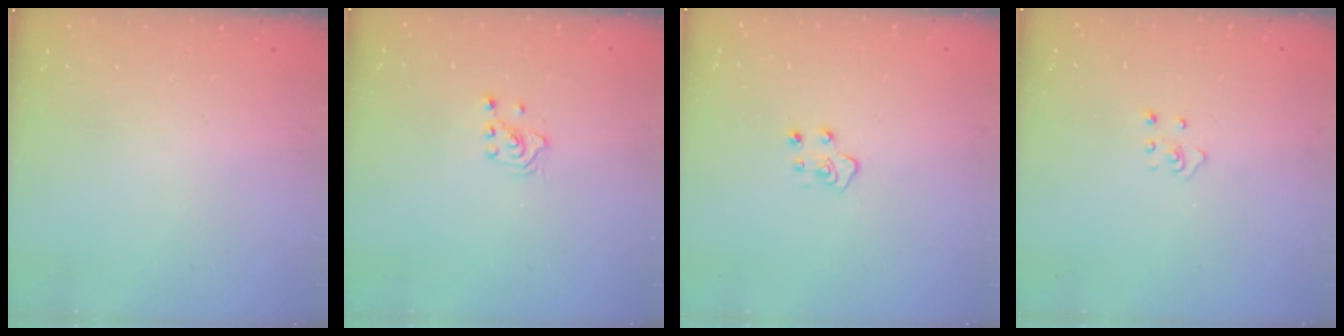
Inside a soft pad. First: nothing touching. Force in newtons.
{"total": 2.1, "press": 2.1, "slide": 0.1}
{"total": 5.4, "press": 5.4, "slide": 0.4}
{"total": 2.5, "press": 2.4, "slide": 0.3}